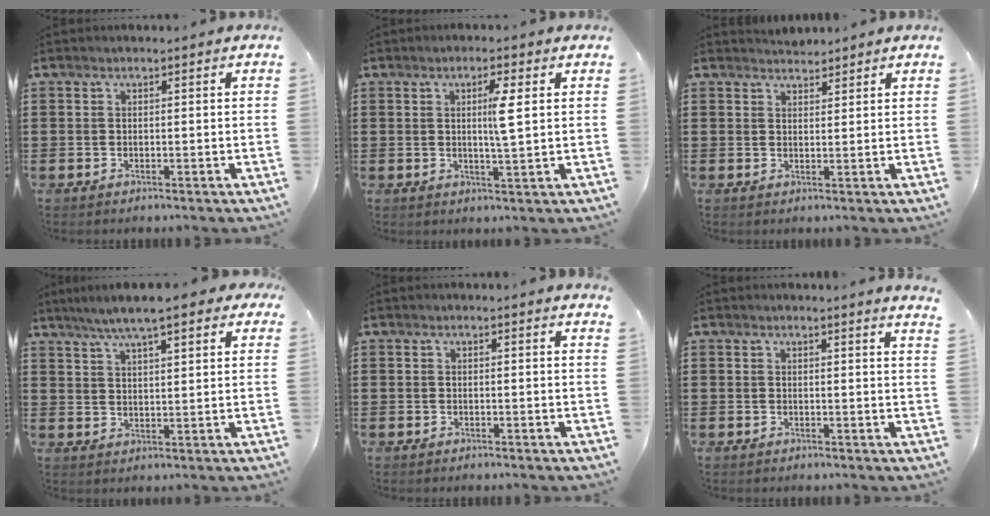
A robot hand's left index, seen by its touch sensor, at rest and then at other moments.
{"total": 4.3, "force": [1.2, 0.3, 4.1], "torque": [-0.076, -0.002, 0.014]}
{"total": 1.9, "force": [1.9, 0.3, 0.0], "torque": [-0.004, 0.004, 0.037]}
{"total": 6.7, "force": [5.3, 0.8, 4.0], "torque": [-0.091, -0.006, 0.093]}
{"total": 0.9, "force": [0.7, -0.2, 0.5], "torque": [-0.011, -0.003, 0.014]}
{"total": 1.7, "force": [1.5, -0.5, 0.6], "torque": [-0.015, -0.004, 0.029]}